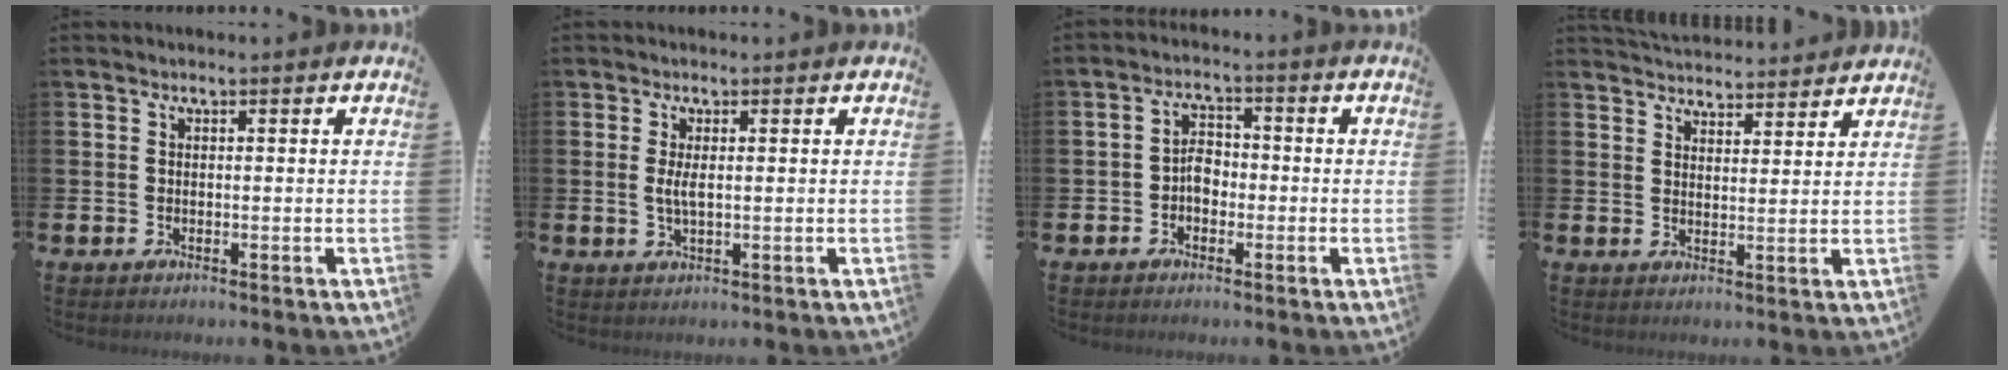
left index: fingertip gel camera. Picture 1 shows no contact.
{"total": 2.1, "force": [0.3, 0.6, 1.9], "torque": [-0.036, 0.003, 0.003]}
{"total": 3.0, "force": [-1.1, 2.0, 1.9], "torque": [-0.035, 0.009, -0.024]}
{"total": 4.1, "force": [4.1, 0.5, -0.1], "torque": [-0.008, -0.026, 0.074]}